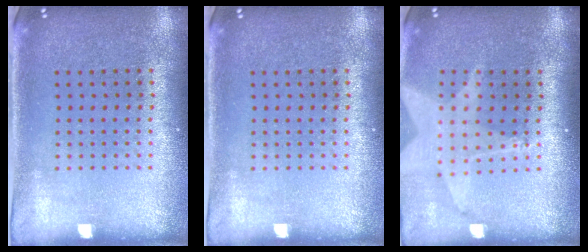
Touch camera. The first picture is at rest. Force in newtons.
{"total": 0.0}
{"total": 2.0, "press": 1.5, "slide": 1.3}